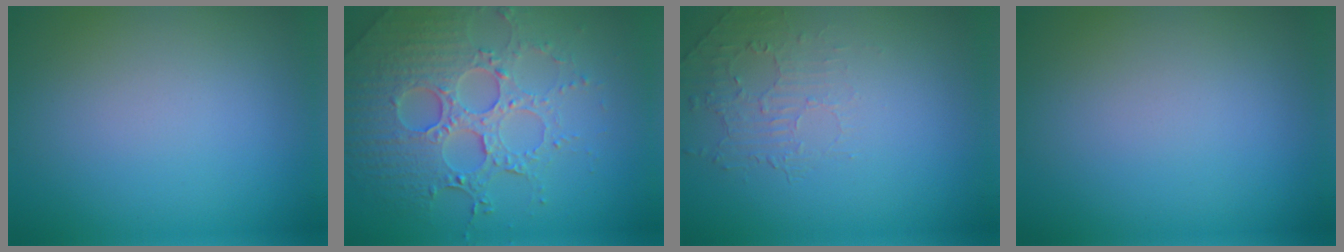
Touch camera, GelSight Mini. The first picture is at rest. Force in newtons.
{"total": 7.1, "press": 5.5, "slide": 4.6}
{"total": 2.0, "press": 0.6, "slide": 1.9}
{"total": 0.0}